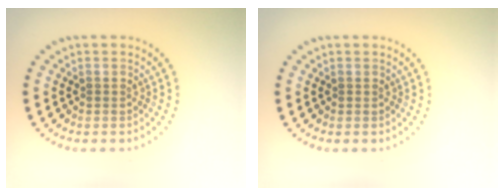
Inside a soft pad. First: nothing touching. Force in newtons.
{"total": 0.0}